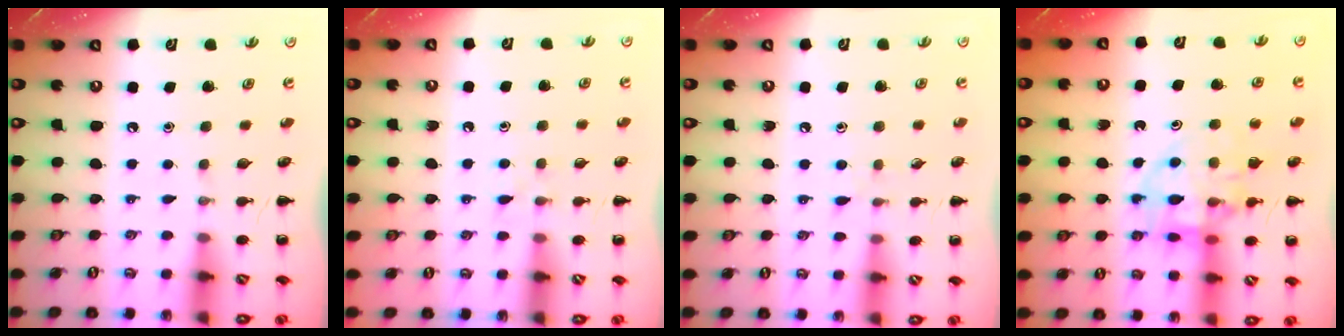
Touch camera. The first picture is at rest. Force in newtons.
{"total": 4.1, "press": 3.9, "slide": 1.4}
{"total": 4.7, "press": 4.2, "slide": 2.0}
{"total": 13.4, "press": 13.1, "slide": 2.7}